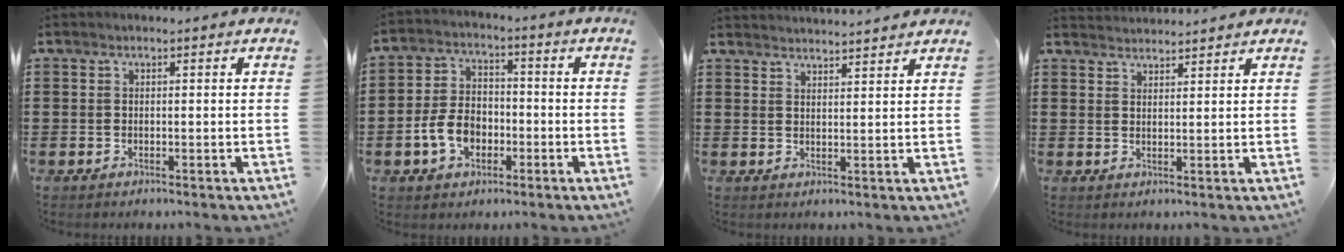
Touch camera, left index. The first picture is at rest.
{"total": 7.2, "force": [-2.6, 4.9, 4.6], "torque": [-0.116, 0.004, -0.056]}
{"total": 2.5, "force": [2.5, -0.4, -0.2], "torque": [-0.004, -0.010, 0.047]}
{"total": 2.2, "force": [2.2, 0.0, -0.3], "torque": [-0.001, -0.005, 0.043]}